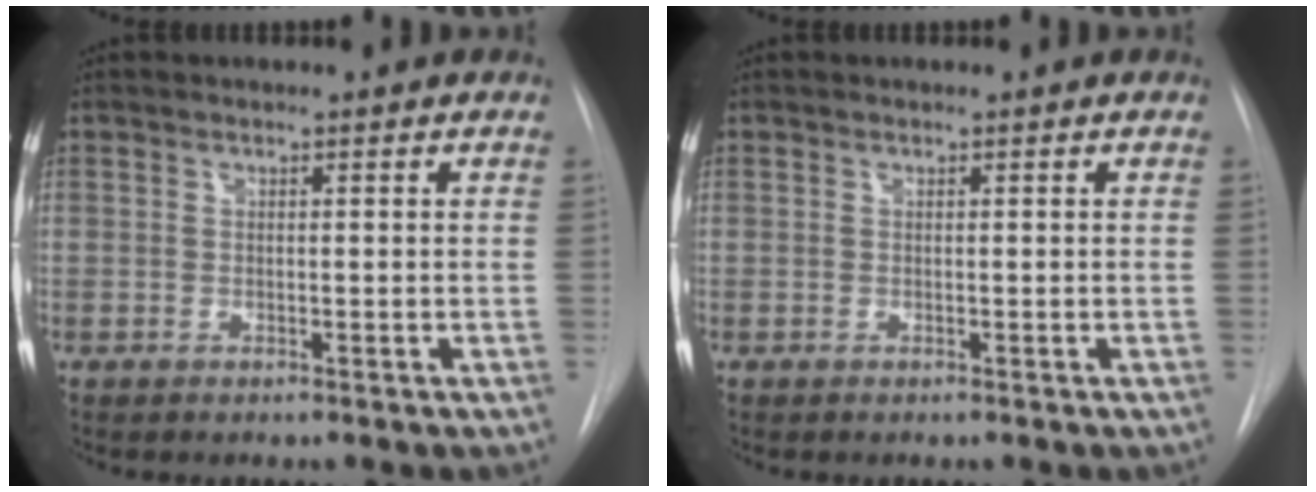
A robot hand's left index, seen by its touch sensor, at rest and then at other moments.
{"total": 0.0}